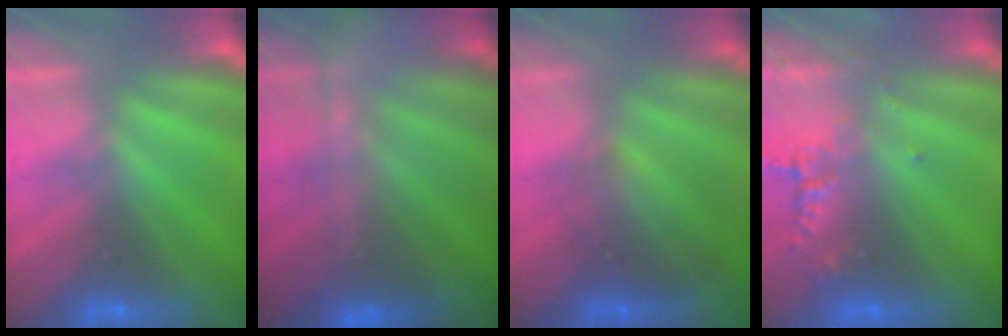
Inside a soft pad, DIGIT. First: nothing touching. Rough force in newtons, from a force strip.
{"total": 7.7}
{"total": 2.0}
{"total": 2.4}